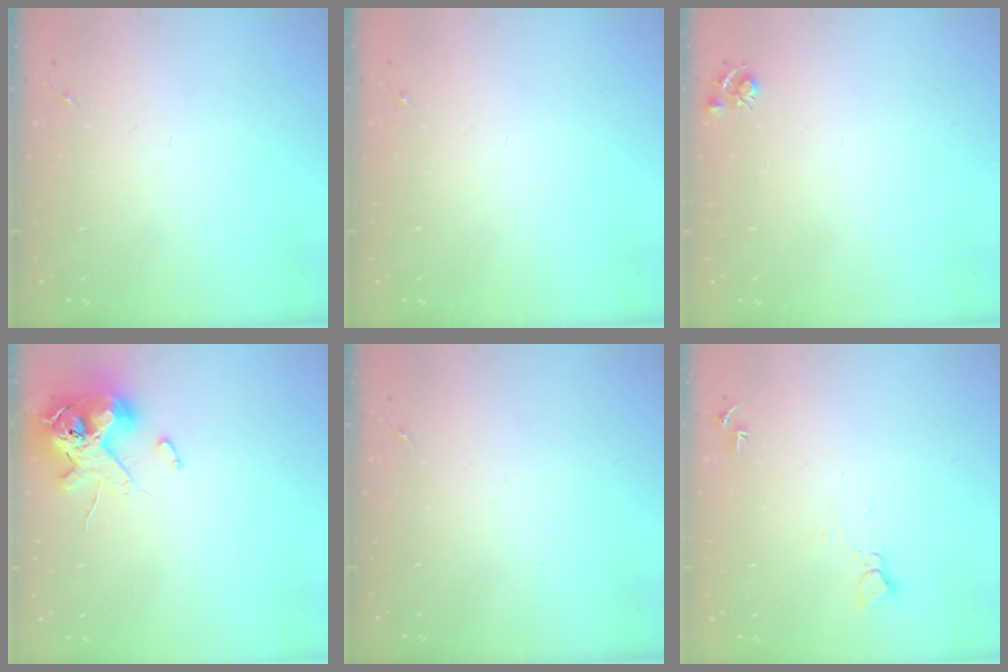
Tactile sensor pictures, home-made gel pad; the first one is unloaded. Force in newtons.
{"total": 0.0}
{"total": 4.8, "press": 4.7, "slide": 0.7}
{"total": 12.6, "press": 12.4, "slide": 2.1}
{"total": 0.0}
{"total": 5.2, "press": 5.2, "slide": 0.6}